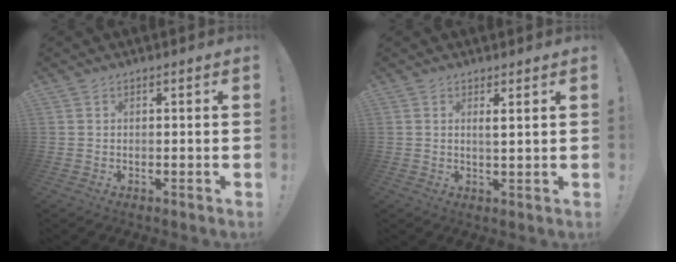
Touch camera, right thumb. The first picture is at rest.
{"total": 2.2, "force": [1.2, -0.2, 1.8], "torque": [-0.021, -0.009, 0.017]}